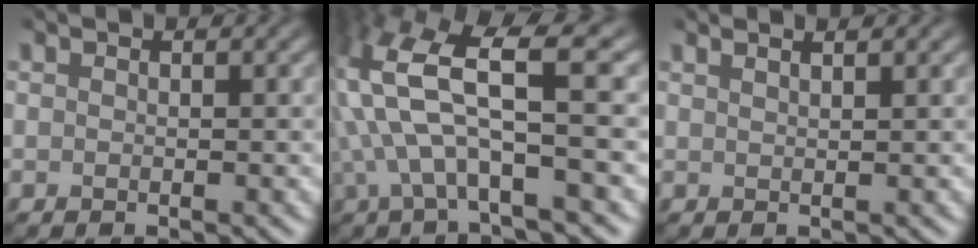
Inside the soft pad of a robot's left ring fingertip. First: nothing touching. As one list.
[{"total": 8.8, "force": [0.4, 2.5, 8.4], "torque": [-0.187, 0.013, 0.003]}, {"total": 2.4, "force": [1.6, 0.9, 1.5], "torque": [0.001, 0.002, -0.003]}]